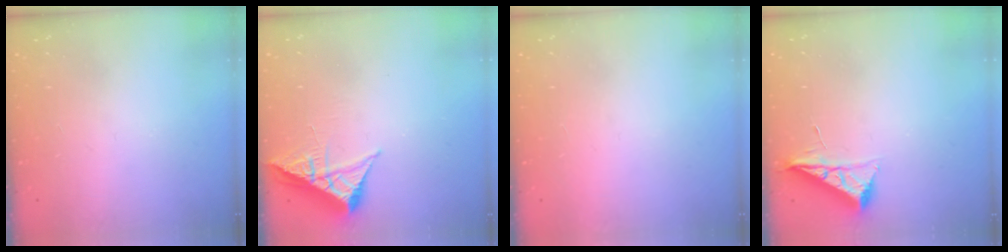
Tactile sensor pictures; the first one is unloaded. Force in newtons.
{"total": 6.1, "press": 6.0, "slide": 0.7}
{"total": 1.5, "press": 1.5, "slide": 0.1}
{"total": 6.8, "press": 6.7, "slide": 0.7}